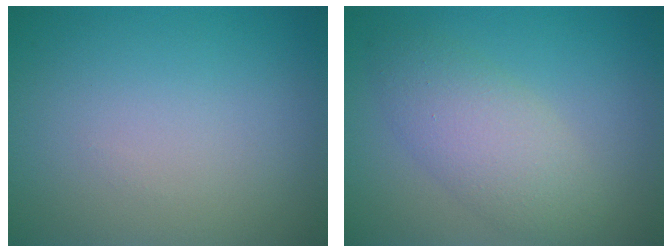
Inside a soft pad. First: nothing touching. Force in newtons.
{"total": 4.3, "press": 4.3, "slide": 0.2}